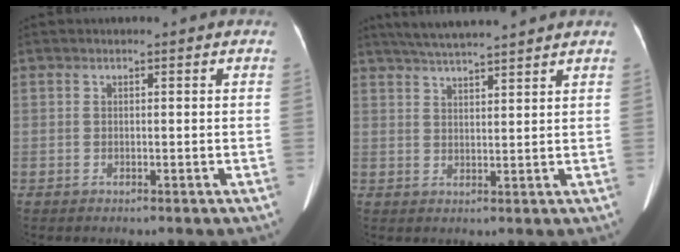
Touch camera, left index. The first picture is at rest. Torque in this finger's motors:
{"motor_torque": [0.07, -1.24, -0.03, -0.06]}